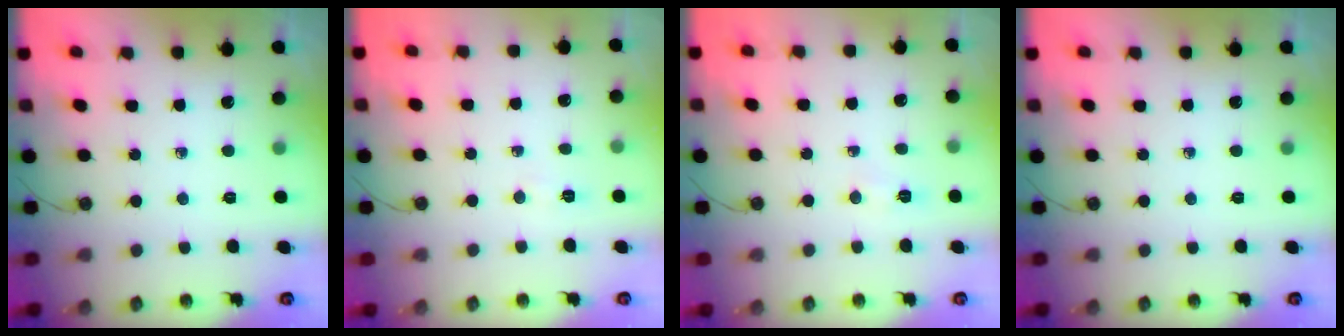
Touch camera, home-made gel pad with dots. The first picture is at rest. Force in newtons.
{"total": 2.4, "press": 2.3, "slide": 0.7}
{"total": 3.8, "press": 3.7, "slide": 0.5}
{"total": 0.0}